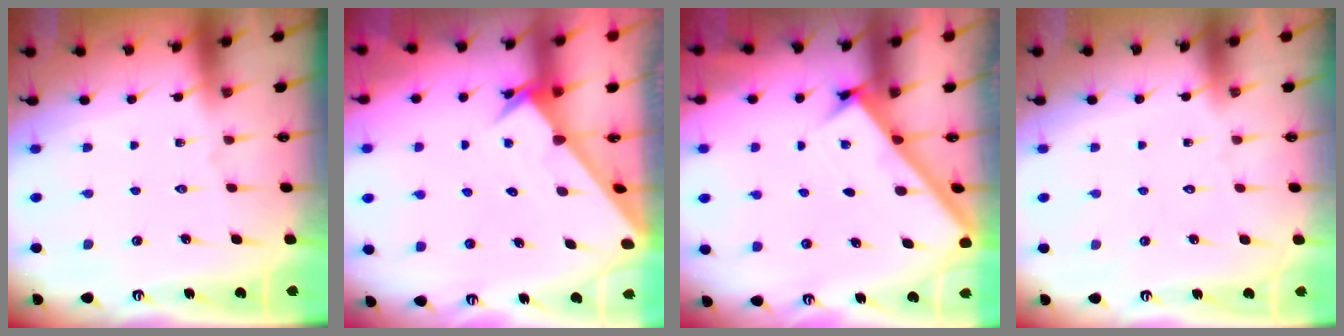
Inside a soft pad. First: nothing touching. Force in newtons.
{"total": 2.9, "press": 2.9, "slide": 0.1}
{"total": 2.6, "press": 2.6, "slide": 0.3}
{"total": 1.7, "press": 1.7, "slide": 0.1}